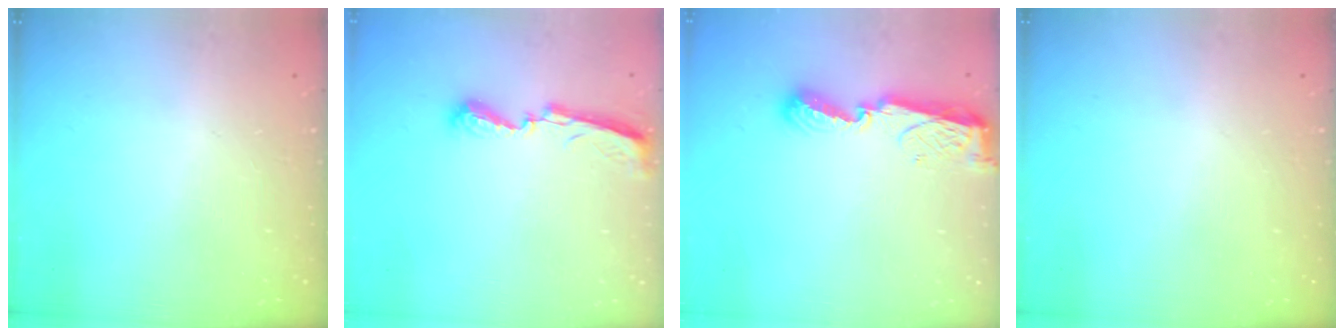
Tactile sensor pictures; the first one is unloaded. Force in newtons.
{"total": 8.9, "press": 8.9, "slide": 0.2}
{"total": 7.3, "press": 7.3, "slide": 0.7}
{"total": 0.0}